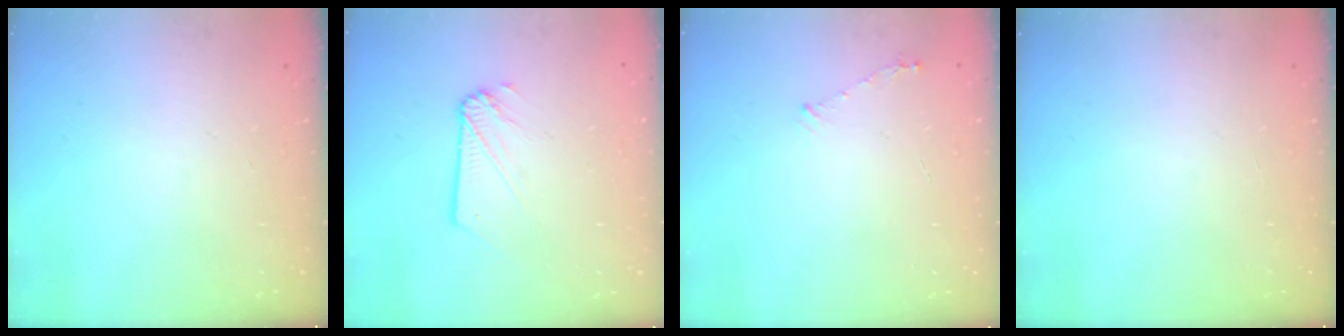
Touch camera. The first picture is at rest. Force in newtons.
{"total": 3.5, "press": 3.5, "slide": 0.1}
{"total": 3.7, "press": 3.6, "slide": 0.4}
{"total": 0.0}